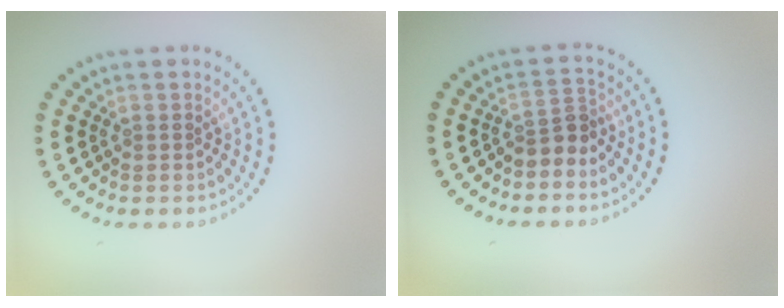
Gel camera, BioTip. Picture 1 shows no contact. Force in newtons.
{"total": 2.4, "press": 1.8, "slide": 1.5}